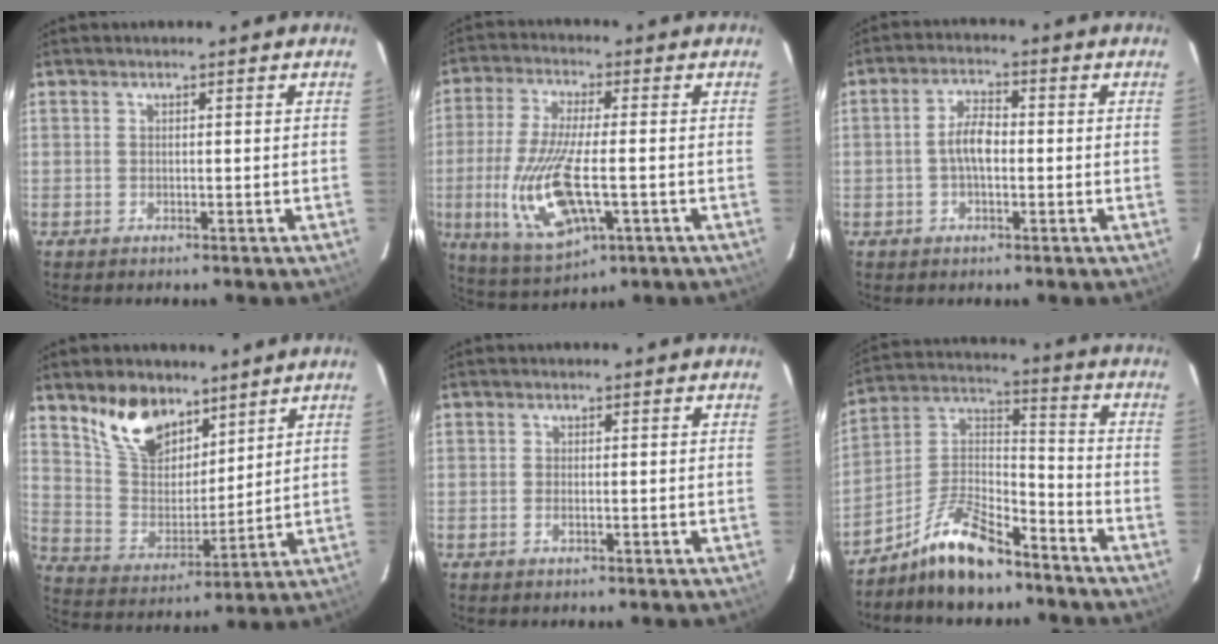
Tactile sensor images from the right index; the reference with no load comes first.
{"total": 15.8, "force": [-3.8, 5.4, 14.4], "torque": [-0.301, -0.023, -0.062]}
{"total": 4.9, "force": [-0.6, 2.3, 4.3], "torque": [-0.085, 0.011, -0.012]}
{"total": 13.1, "force": [9.1, 7.0, 6.3], "torque": [-0.129, 0.010, 0.182]}
{"total": 0.9, "force": [-0.3, 0.3, 0.8], "torque": [-0.017, 0.000, -0.007]}
{"total": 13.2, "force": [-9.5, 4.6, 7.9], "torque": [-0.166, 0.029, -0.175]}